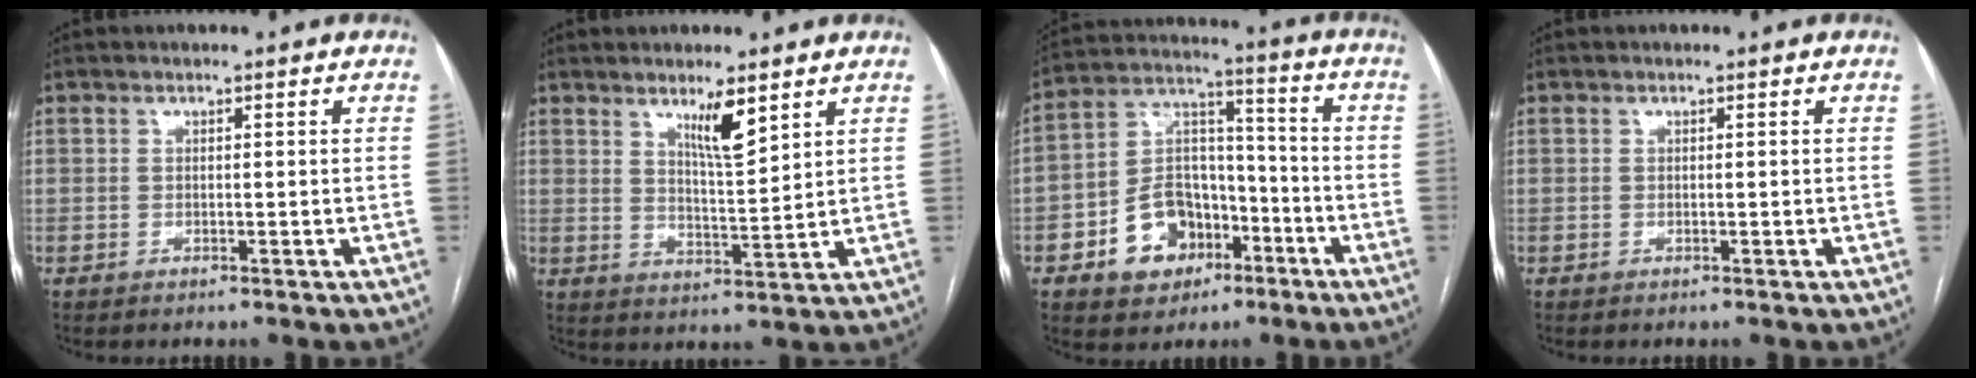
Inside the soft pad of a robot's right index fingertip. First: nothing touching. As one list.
[{"total": 6.0, "force": [3.8, 0.8, 4.6], "torque": [-0.081, -0.009, 0.068]}, {"total": 12.6, "force": [-5.6, 9.1, 6.6], "torque": [-0.127, 0.032, -0.088]}, {"total": 0.0}]